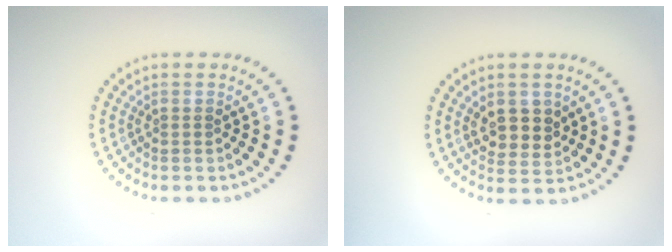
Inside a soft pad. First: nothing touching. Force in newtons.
{"total": 3.0, "press": 2.8, "slide": 0.9}